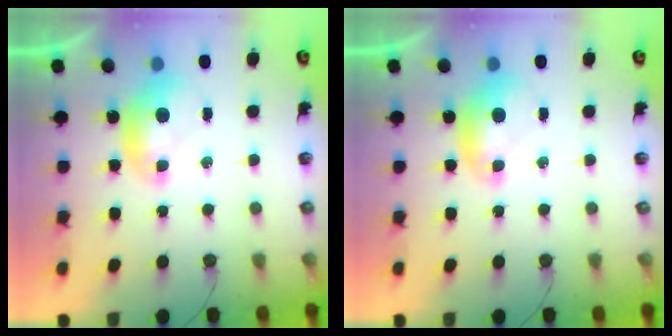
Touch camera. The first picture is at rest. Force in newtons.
{"total": 0.0}